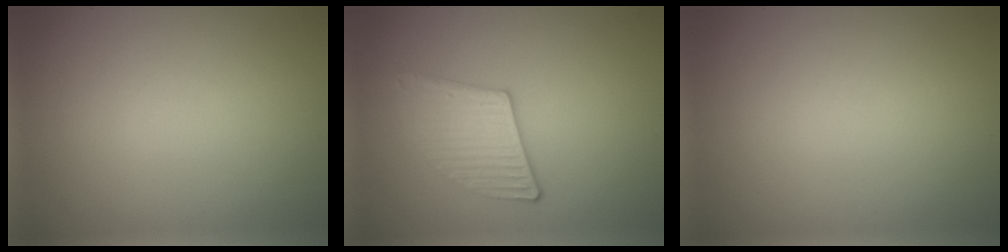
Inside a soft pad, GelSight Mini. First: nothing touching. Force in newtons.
{"total": 3.1, "press": 2.9, "slide": 1.0}
{"total": 0.0}